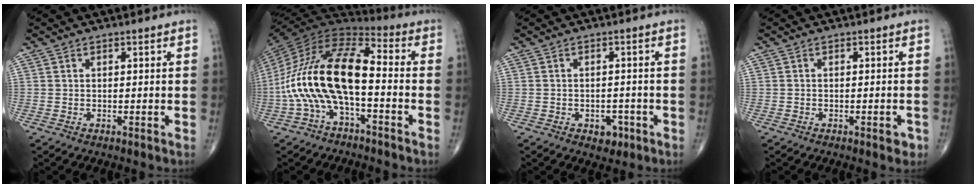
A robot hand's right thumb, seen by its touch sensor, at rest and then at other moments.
{"total": 18.2, "force": [-3.7, 7.9, 16.0], "torque": [-0.314, 0.059, -0.077]}
{"total": 4.0, "force": [-2.0, 2.7, 2.2], "torque": [-0.010, 0.014, -0.023]}
{"total": 1.9, "force": [-1.0, 0.8, 1.4], "torque": [-0.013, 0.003, -0.014]}